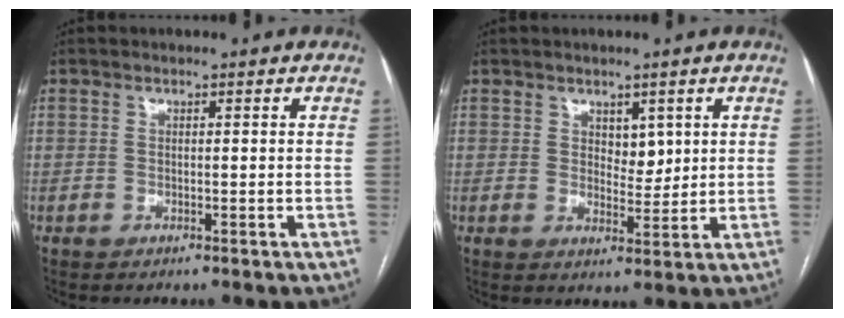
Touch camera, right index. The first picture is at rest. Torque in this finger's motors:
{"motor_torque": [-0.21, 0.03, -0.03, 0.00]}